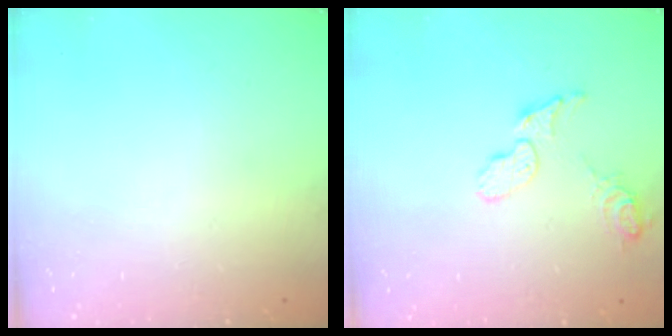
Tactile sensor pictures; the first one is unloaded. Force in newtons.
{"total": 7.7, "press": 7.7, "slide": 0.4}